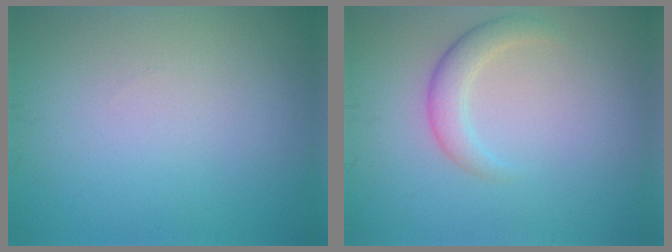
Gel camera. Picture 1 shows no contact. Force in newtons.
{"total": 2.4, "press": 2.4, "slide": 0.1}